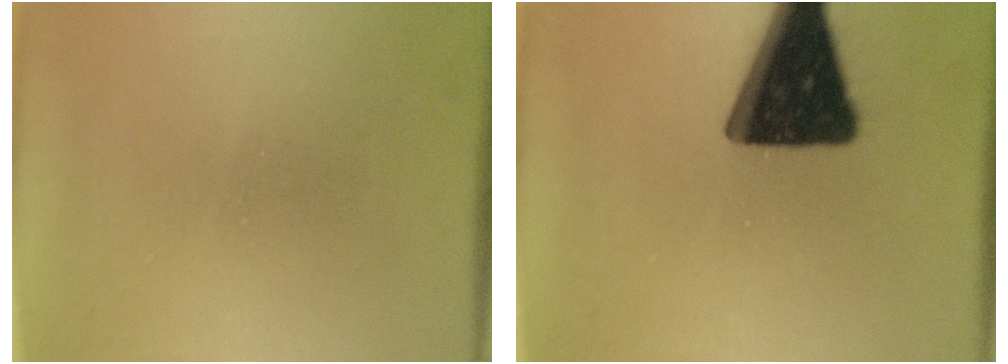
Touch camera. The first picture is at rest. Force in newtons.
{"total": 18.4}